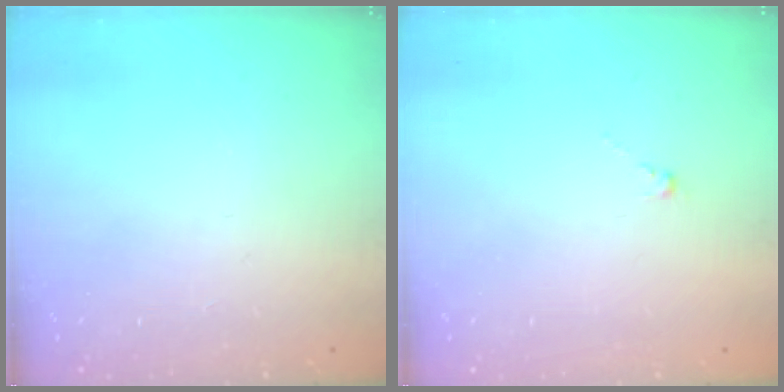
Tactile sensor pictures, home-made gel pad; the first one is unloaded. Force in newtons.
{"total": 0.0}